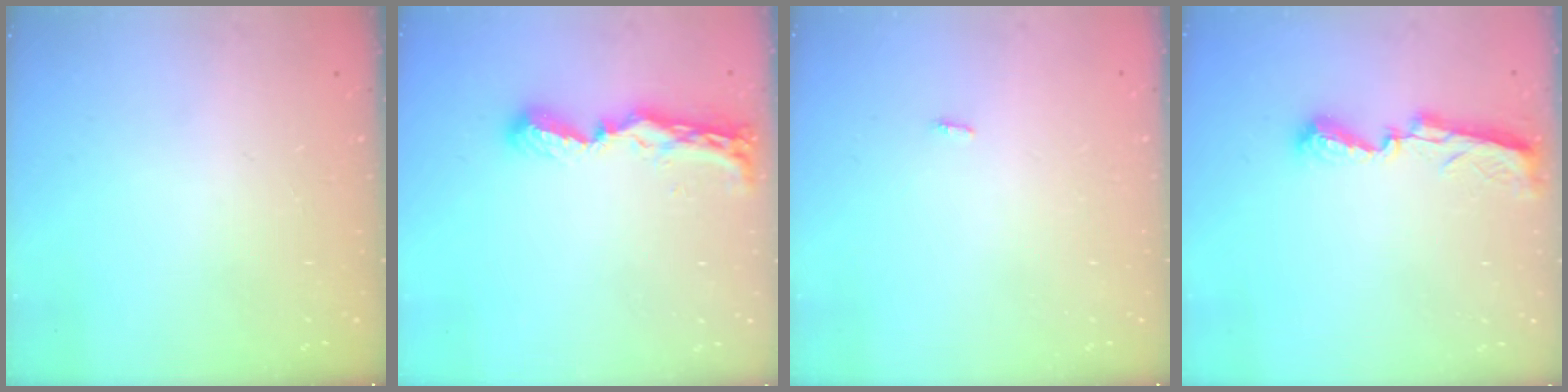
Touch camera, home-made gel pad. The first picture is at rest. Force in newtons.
{"total": 8.8, "press": 8.8, "slide": 0.3}
{"total": 2.8, "press": 1.8, "slide": 2.2}
{"total": 8.0, "press": 8.0, "slide": 0.4}